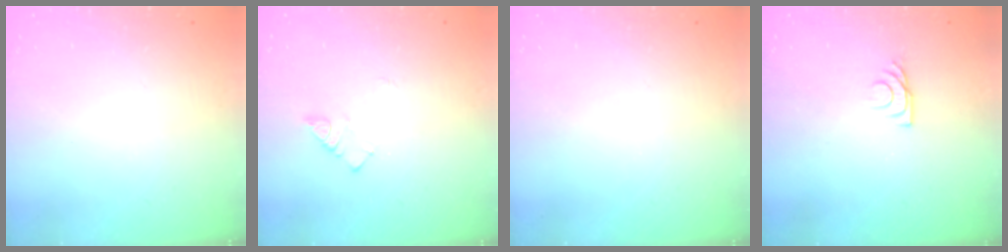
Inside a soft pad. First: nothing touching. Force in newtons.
{"total": 2.8, "press": 2.7, "slide": 0.4}
{"total": 0.0}
{"total": 5.3, "press": 5.3, "slide": 0.6}